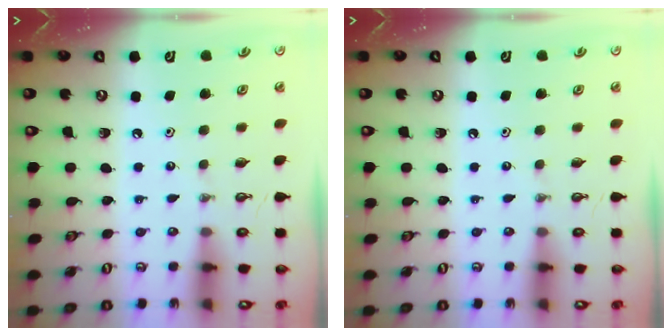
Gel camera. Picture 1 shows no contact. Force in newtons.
{"total": 0.0}